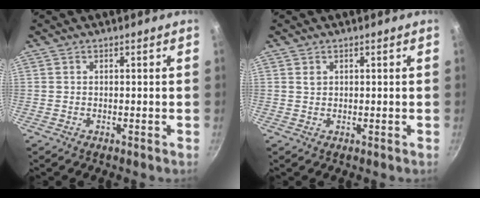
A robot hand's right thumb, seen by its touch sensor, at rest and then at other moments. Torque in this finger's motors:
{"motor_torque": [0.24, 0.81, 0.34, -0.16, 0.03]}